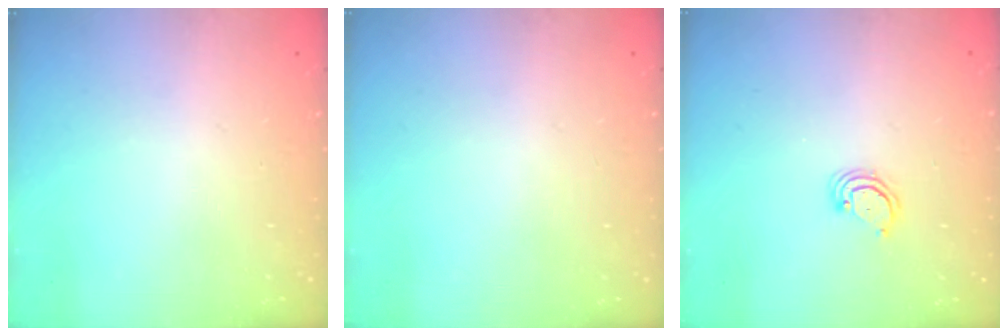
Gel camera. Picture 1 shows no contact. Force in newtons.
{"total": 0.0}
{"total": 2.9, "press": 2.9, "slide": 0.3}